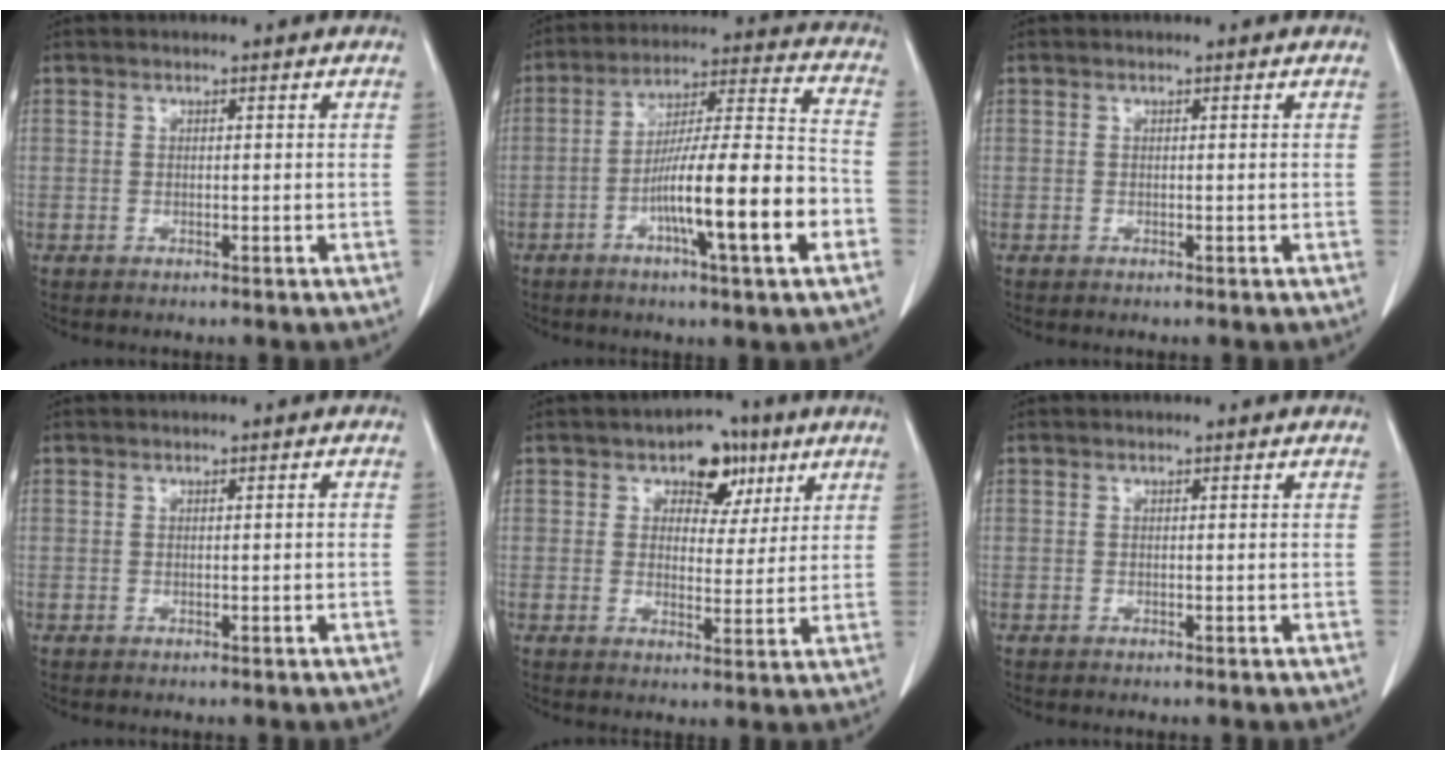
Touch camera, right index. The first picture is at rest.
{"total": 17.3, "force": [-5.9, 1.2, 16.2], "torque": [-0.269, 0.004, -0.094]}
{"total": 0.0}
{"total": 0.8, "force": [-0.1, 0.3, 0.7], "torque": [-0.019, 0.008, 0.004]}
{"total": 8.3, "force": [4.0, 5.3, 4.9], "torque": [-0.067, 0.022, 0.061]}
{"total": 0.0}